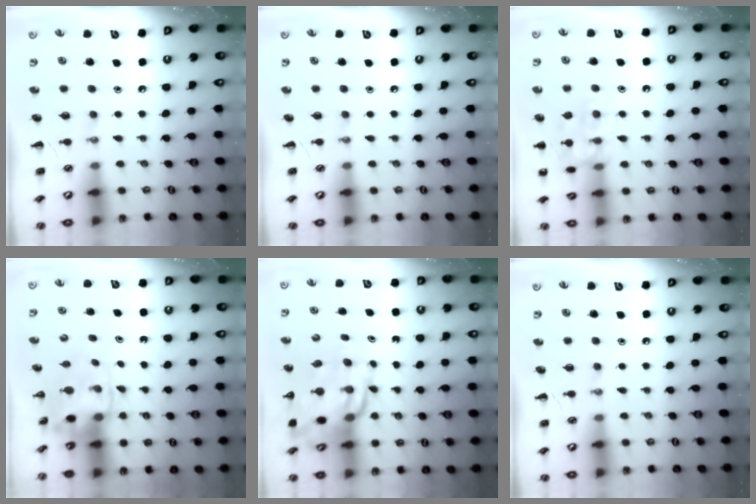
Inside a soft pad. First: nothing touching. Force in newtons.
{"total": 0.0}
{"total": 11.8, "press": 11.7, "slide": 0.6}
{"total": 3.8, "press": 3.7, "slide": 0.7}
{"total": 13.8, "press": 13.2, "slide": 4.0}
{"total": 0.0}